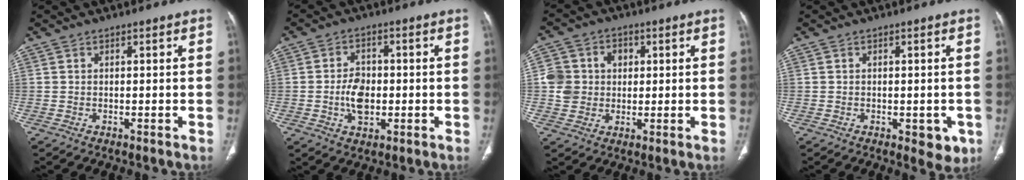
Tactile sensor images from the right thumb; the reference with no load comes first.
{"total": 6.7, "force": [-1.0, 4.5, 4.9], "torque": [-0.069, 0.006, -0.017]}
{"total": 8.5, "force": [0.9, 7.8, 3.2], "torque": [-0.034, 0.012, 0.015]}
{"total": 4.5, "force": [-1.5, 2.5, 3.4], "torque": [-0.017, -0.002, -0.013]}